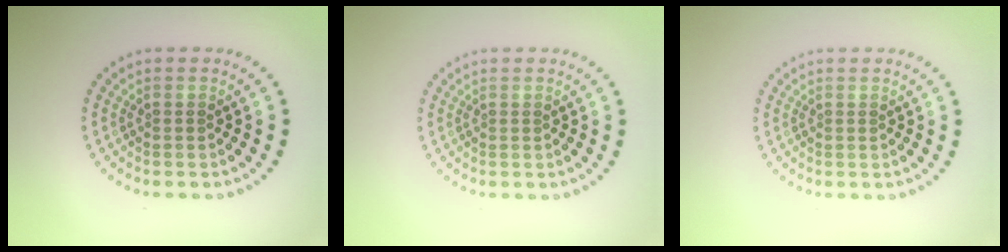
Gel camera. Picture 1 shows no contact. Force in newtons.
{"total": 0.0}
{"total": 0.0}